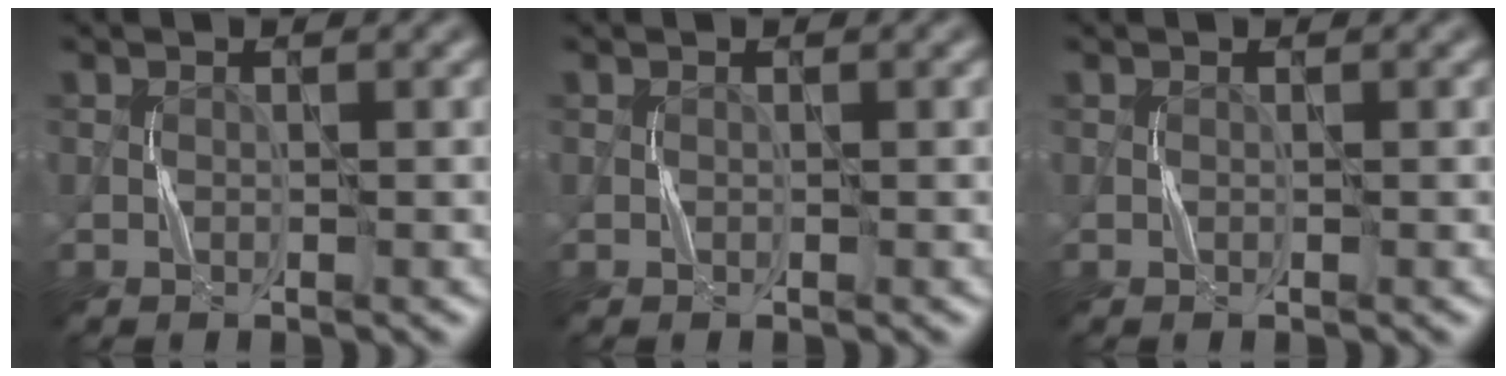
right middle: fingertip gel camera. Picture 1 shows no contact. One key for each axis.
{"total": 0.0}
{"total": 0.0}